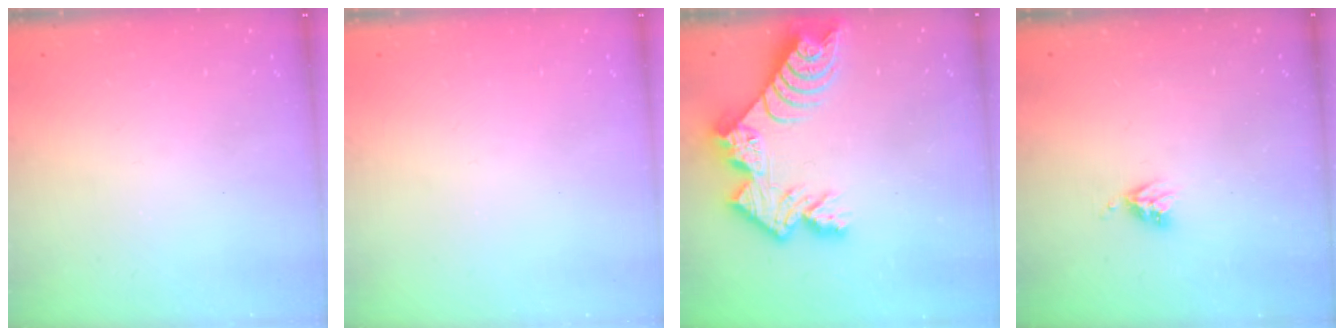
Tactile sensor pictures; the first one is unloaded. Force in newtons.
{"total": 0.0}
{"total": 13.8, "press": 13.8, "slide": 1.1}
{"total": 5.2, "press": 5.2, "slide": 0.6}